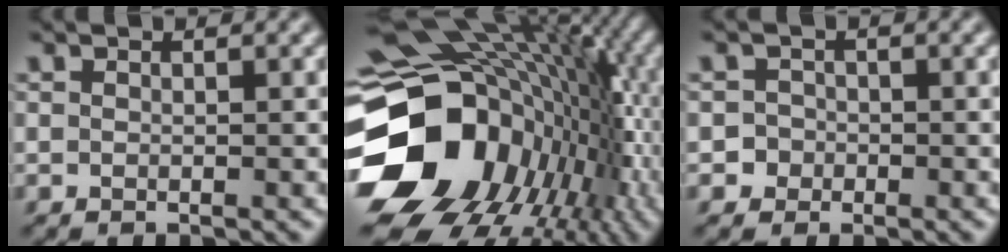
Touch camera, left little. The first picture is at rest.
{"total": 18.1, "force": [-2.7, 14.4, 10.6], "torque": [-0.200, -0.017, -0.019]}
{"total": 2.4, "force": [-0.9, 2.2, 0.0], "torque": [0.024, 0.008, -0.023]}